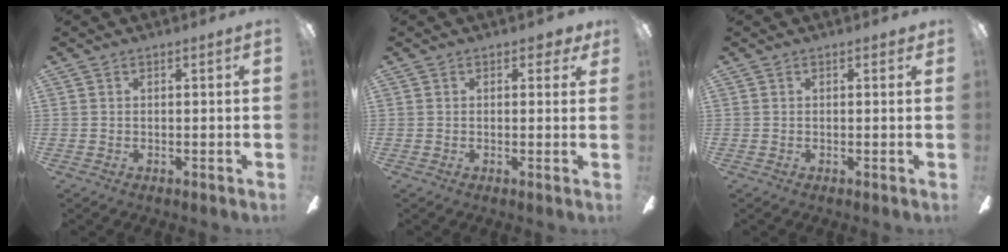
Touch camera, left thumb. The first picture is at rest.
{"total": 2.3, "force": [1.2, 1.4, 1.4], "torque": [-0.005, -0.003, 0.015]}
{"total": 0.7, "force": [0.4, 0.5, 0.4], "torque": [-0.008, 0.002, 0.007]}